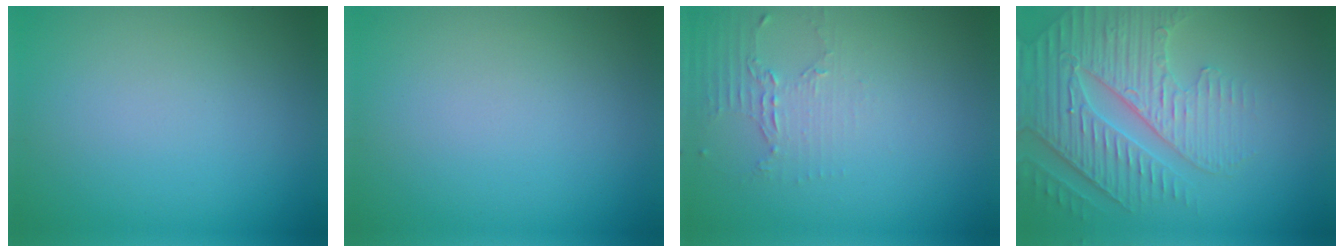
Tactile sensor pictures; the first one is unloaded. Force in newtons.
{"total": 0.0}
{"total": 2.0, "press": 1.5, "slide": 1.4}
{"total": 5.5, "press": 4.8, "slide": 2.7}